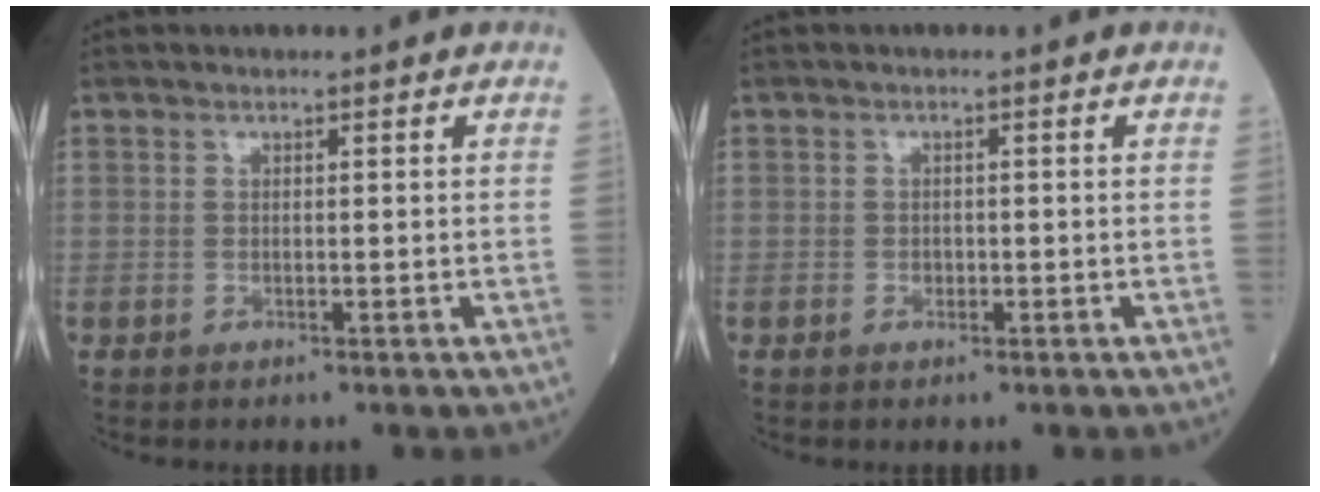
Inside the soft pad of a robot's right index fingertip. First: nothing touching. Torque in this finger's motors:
{"motor_torque": [0.22, -0.06, -0.04, -0.01]}